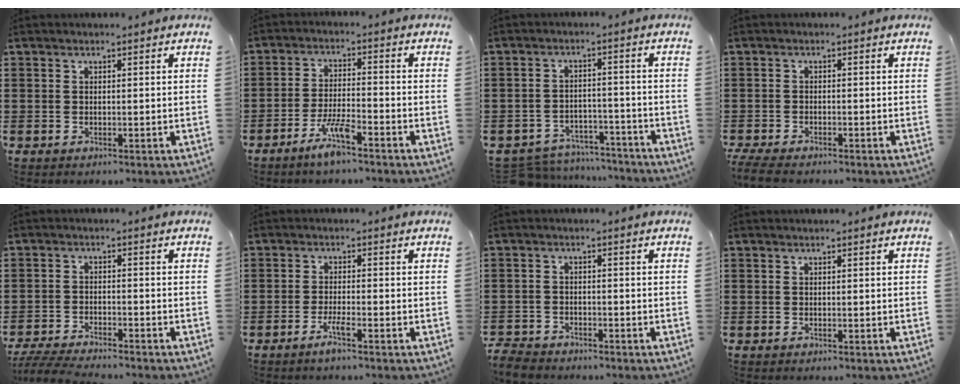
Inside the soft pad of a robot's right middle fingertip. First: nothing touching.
{"total": 5.7, "force": [-4.0, 0.8, 4.0], "torque": [-0.084, -0.003, -0.075]}
{"total": 6.0, "force": [-5.9, 1.0, 0.6], "torque": [-0.019, 0.011, -0.120]}
{"total": 2.5, "force": [-2.3, 0.2, 0.9], "torque": [-0.037, -0.006, -0.053]}
{"total": 4.4, "force": [-4.2, 0.1, 1.2], "torque": [-0.034, -0.009, -0.087]}
{"total": 2.7, "force": [-1.7, 0.1, 2.1], "torque": [-0.045, -0.004, -0.032]}
{"total": 3.1, "force": [-3.0, 0.5, 0.1], "torque": [-0.014, -0.002, -0.067]}
{"total": 0.0}